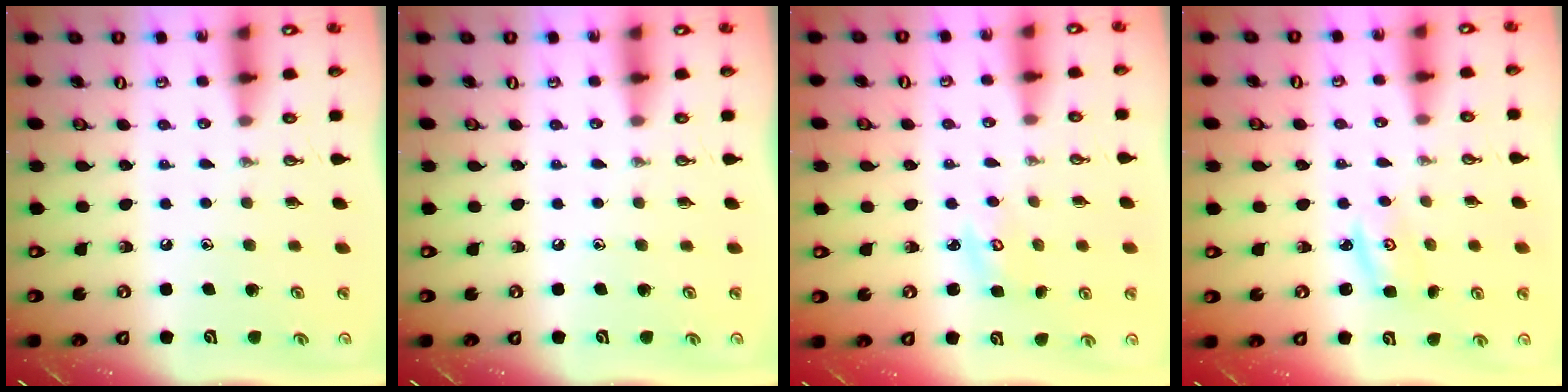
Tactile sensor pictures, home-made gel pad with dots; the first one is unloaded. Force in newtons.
{"total": 0.0}
{"total": 3.4, "press": 3.4, "slide": 0.4}
{"total": 2.3, "press": 2.3, "slide": 0.2}